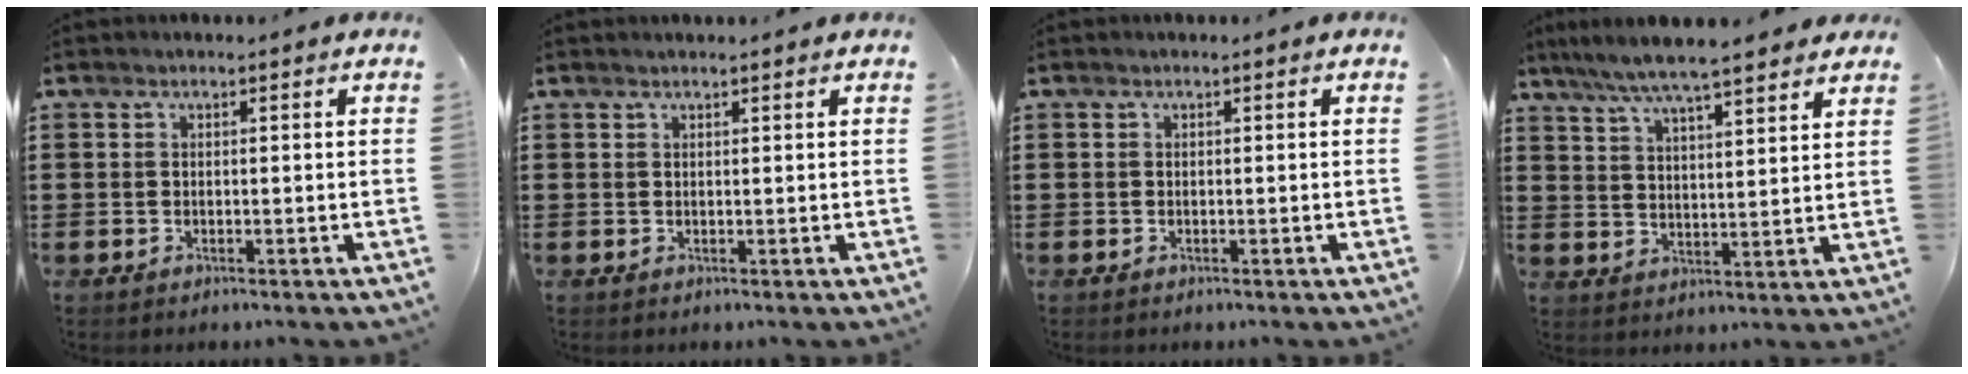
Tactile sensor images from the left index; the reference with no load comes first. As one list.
[{"total": 0.5, "force": [0.5, 0.0, 0.3], "torque": [-0.005, -0.002, 0.009]}, {"total": 0.0}, {"total": 6.3, "force": [5.6, 0.3, 2.9], "torque": [-0.078, -0.022, 0.097]}]